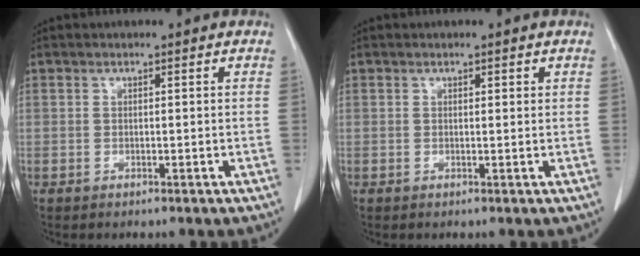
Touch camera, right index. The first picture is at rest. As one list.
[{"total": 0.7, "force": [0.4, 0.2, 0.5], "torque": [-0.009, -0.001, 0.005]}]